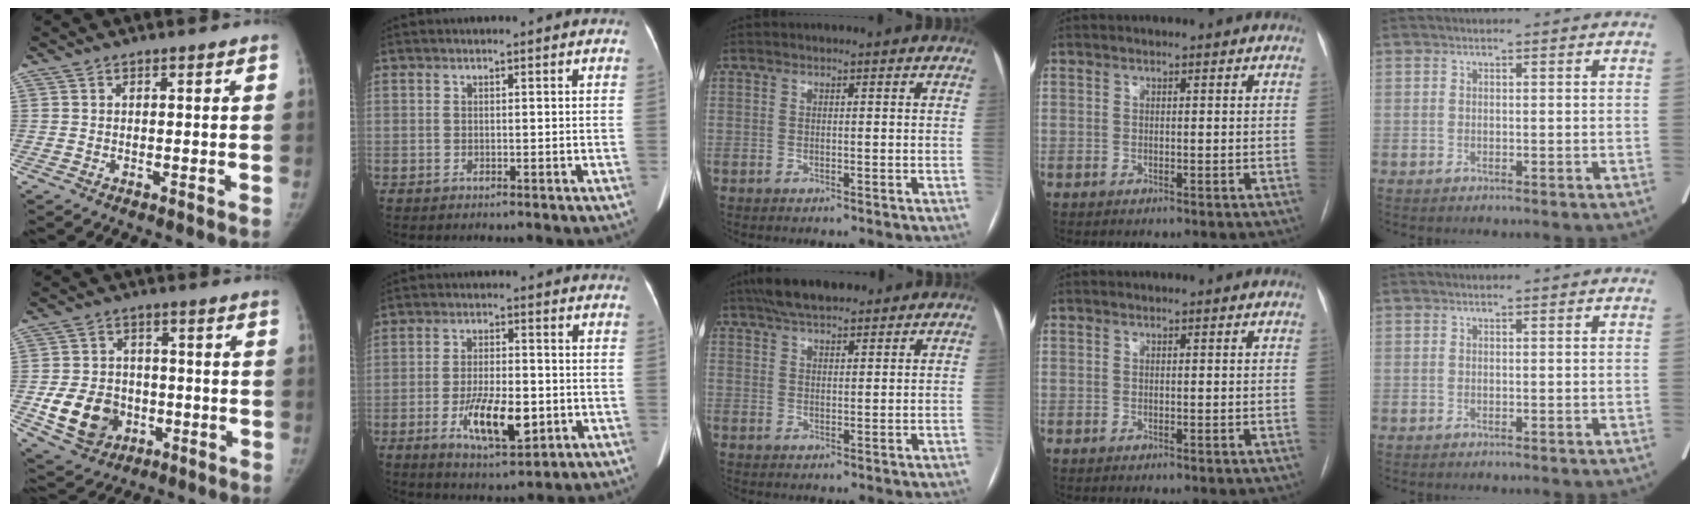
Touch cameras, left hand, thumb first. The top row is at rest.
{"thumb": {"total": 12.3, "force": [-3.5, 10.1, 6.3], "torque": [-0.085, 0.013, -0.048]}, "index": {"total": 9.5, "force": [-2.9, 3.4, 8.4], "torque": [-0.157, -0.010, -0.042]}, "middle": {"total": 9.1, "force": [7.4, 2.6, 4.6], "torque": [-0.070, 0.032, 0.124]}}